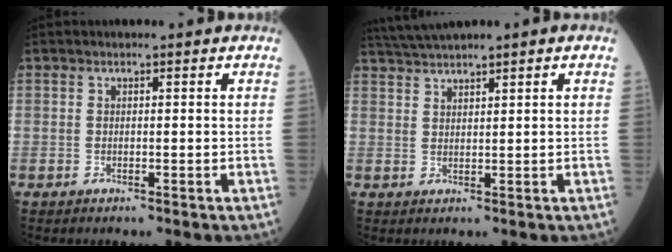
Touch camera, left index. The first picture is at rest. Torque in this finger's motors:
{"motor_torque": [0.73, -1.41, 0.45, 0.14]}